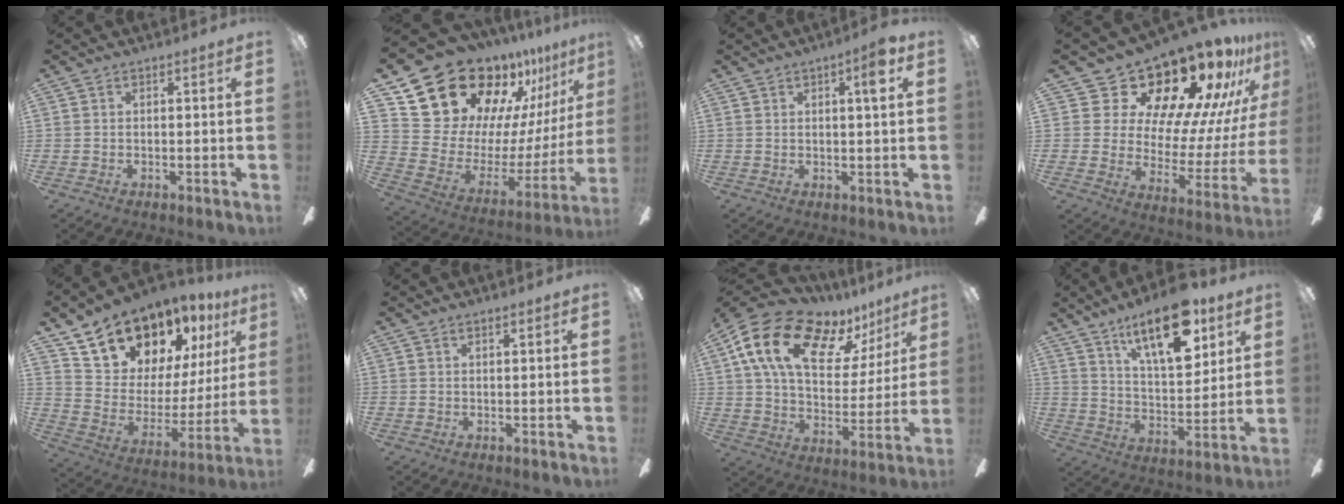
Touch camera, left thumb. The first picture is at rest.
{"total": 23.9, "force": [18.9, 12.4, 7.9], "torque": [-0.140, -0.142, 0.365]}
{"total": 4.5, "force": [2.1, 0.7, 3.9], "torque": [-0.057, -0.005, 0.028]}
{"total": 21.4, "force": [17.7, 8.7, 8.3], "torque": [-0.121, -0.145, 0.311]}
{"total": 17.8, "force": [14.8, 8.8, 4.8], "torque": [-0.097, -0.114, 0.281]}
{"total": 1.1, "force": [0.7, 0.4, 0.7], "torque": [-0.016, 0.001, 0.013]}
{"total": 20.4, "force": [12.2, 10.7, 12.4], "torque": [-0.216, -0.054, 0.217]}
{"total": 19.4, "force": [11.9, 8.1, 13.0], "torque": [-0.206, -0.049, 0.195]}